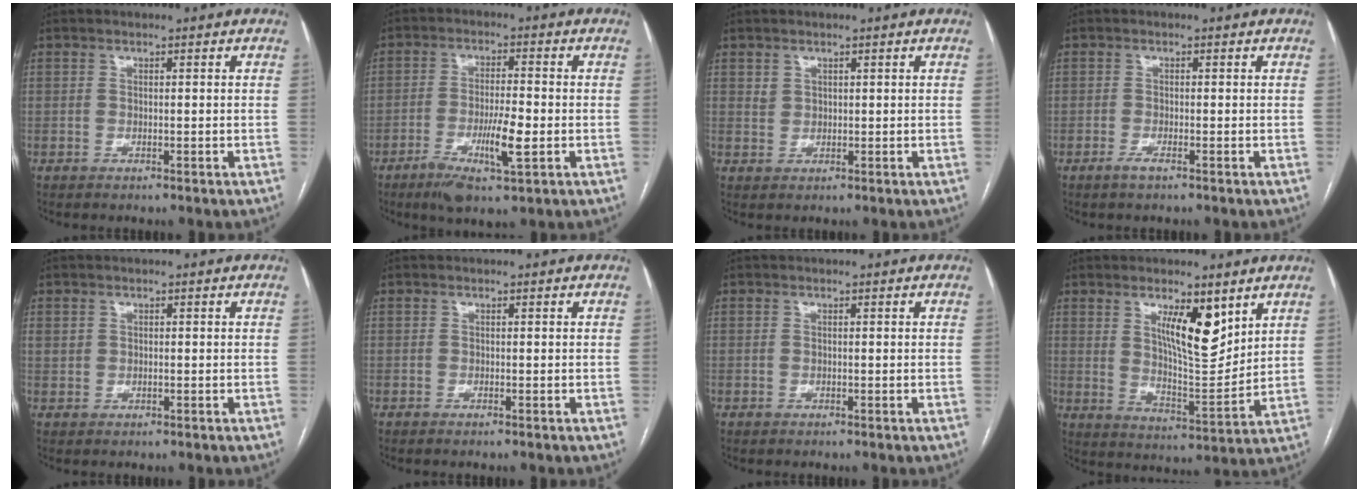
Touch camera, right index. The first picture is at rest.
{"total": 8.1, "force": [-2.9, 1.0, 7.4], "torque": [-0.139, -0.010, -0.047]}
{"total": 1.4, "force": [0.9, 1.1, 0.2], "torque": [0.007, 0.001, 0.014]}
{"total": 1.3, "force": [-0.9, 0.1, 0.9], "torque": [-0.017, -0.001, -0.017]}
{"total": 1.2, "force": [0.4, 1.0, 0.4], "torque": [-0.005, 0.013, 0.011]}
{"total": 0.0}
{"total": 0.0}
{"total": 10.3, "force": [5.2, 2.9, 8.4], "torque": [-0.142, -0.010, 0.095]}